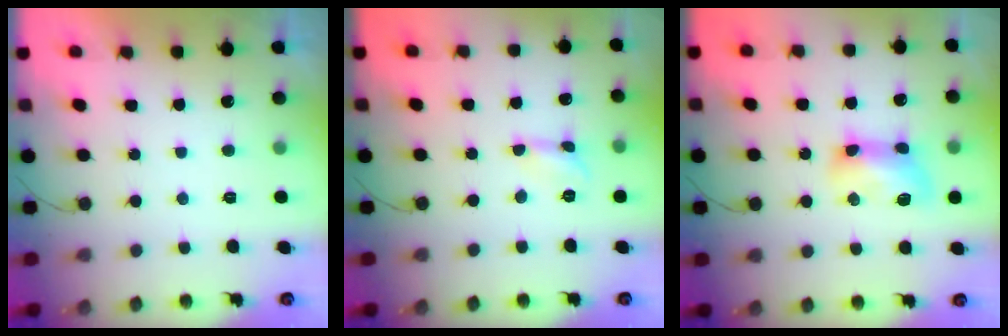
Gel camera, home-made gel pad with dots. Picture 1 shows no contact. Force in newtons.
{"total": 2.5, "press": 2.5, "slide": 0.3}
{"total": 10.1, "press": 10.0, "slide": 0.5}